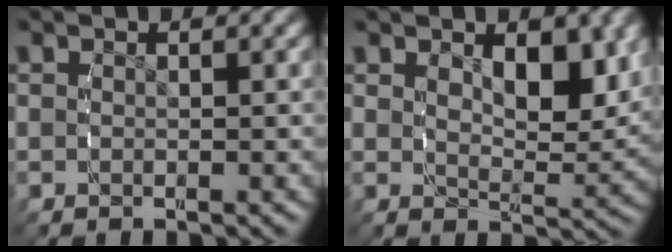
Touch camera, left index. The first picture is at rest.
{"total": 4.1, "force": [1.9, 1.5, 3.4], "torque": [-0.050, -0.019, 0.040]}